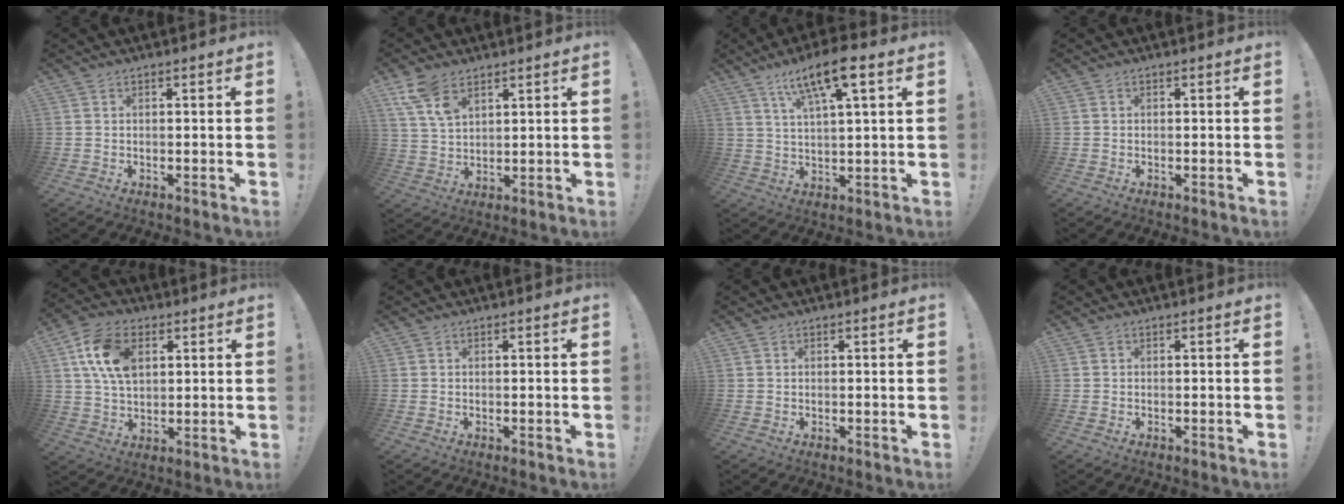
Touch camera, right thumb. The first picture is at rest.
{"total": 8.8, "force": [5.5, 4.6, 5.1], "torque": [-0.089, -0.018, 0.108]}
{"total": 11.7, "force": [6.6, 2.5, 9.3], "torque": [-0.159, -0.025, 0.108]}
{"total": 0.0}
{"total": 14.4, "force": [4.8, 9.6, 9.5], "torque": [-0.171, 0.005, 0.094]}
{"total": 0.0}
{"total": 0.0}
{"total": 0.0}